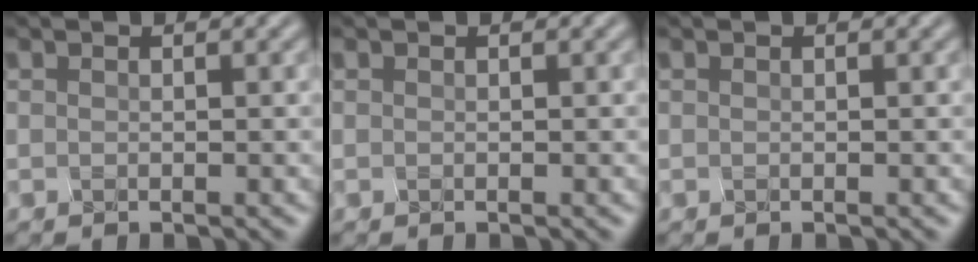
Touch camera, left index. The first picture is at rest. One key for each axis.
{"total": 0.0}
{"total": 0.0}